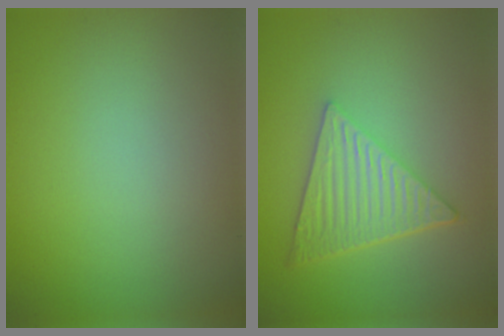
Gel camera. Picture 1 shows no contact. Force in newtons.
{"total": 6.4, "press": 4.3, "slide": 4.7}